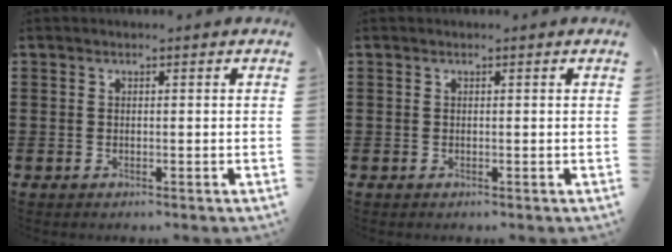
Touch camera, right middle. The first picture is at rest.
{"total": 0.0}